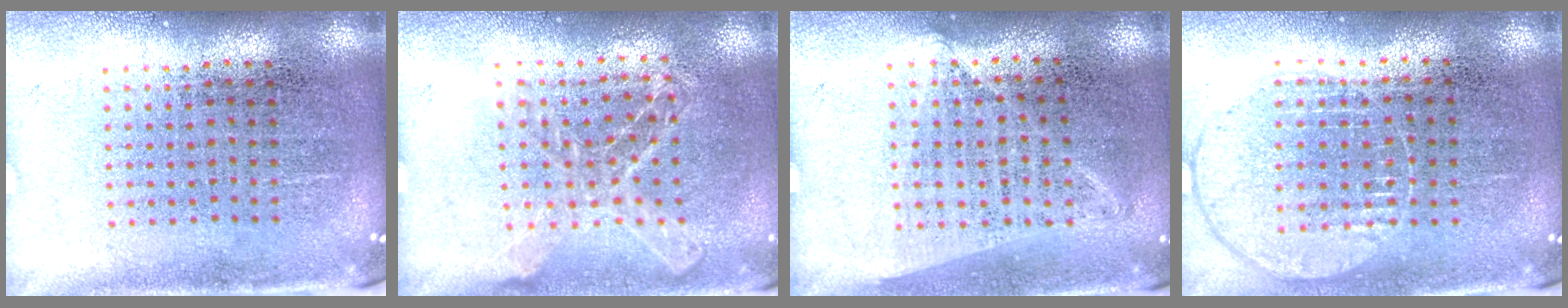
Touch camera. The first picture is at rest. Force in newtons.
{"total": 1.2, "press": 1.1, "slide": 0.2}
{"total": 1.0, "press": 0.9, "slide": 0.5}
{"total": 1.0, "press": 0.9, "slide": 0.3}